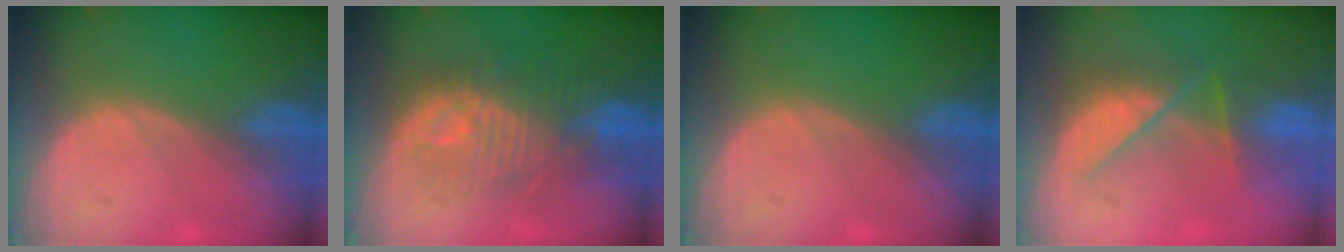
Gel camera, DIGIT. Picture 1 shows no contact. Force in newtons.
{"total": 9.4, "press": 9.4, "slide": 1.2}
{"total": 0.0}
{"total": 7.2, "press": 7.0, "slide": 1.7}